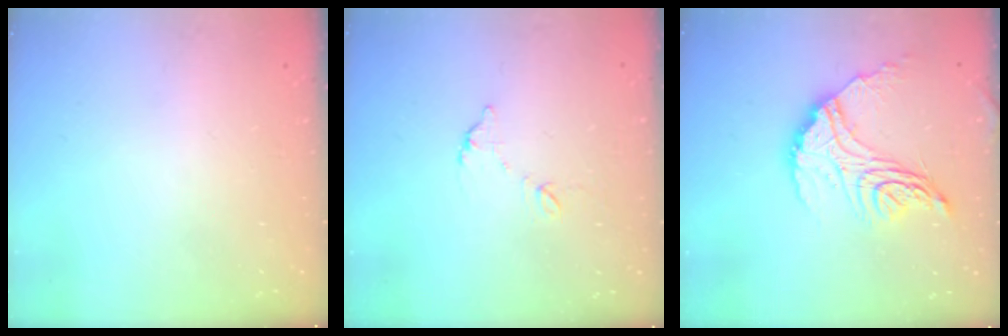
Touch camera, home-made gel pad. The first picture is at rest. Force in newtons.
{"total": 6.2, "press": 6.2, "slide": 0.4}
{"total": 17.5, "press": 17.4, "slide": 0.9}